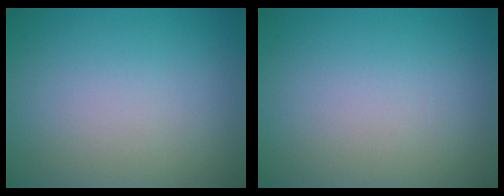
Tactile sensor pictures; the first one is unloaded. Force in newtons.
{"total": 0.0}